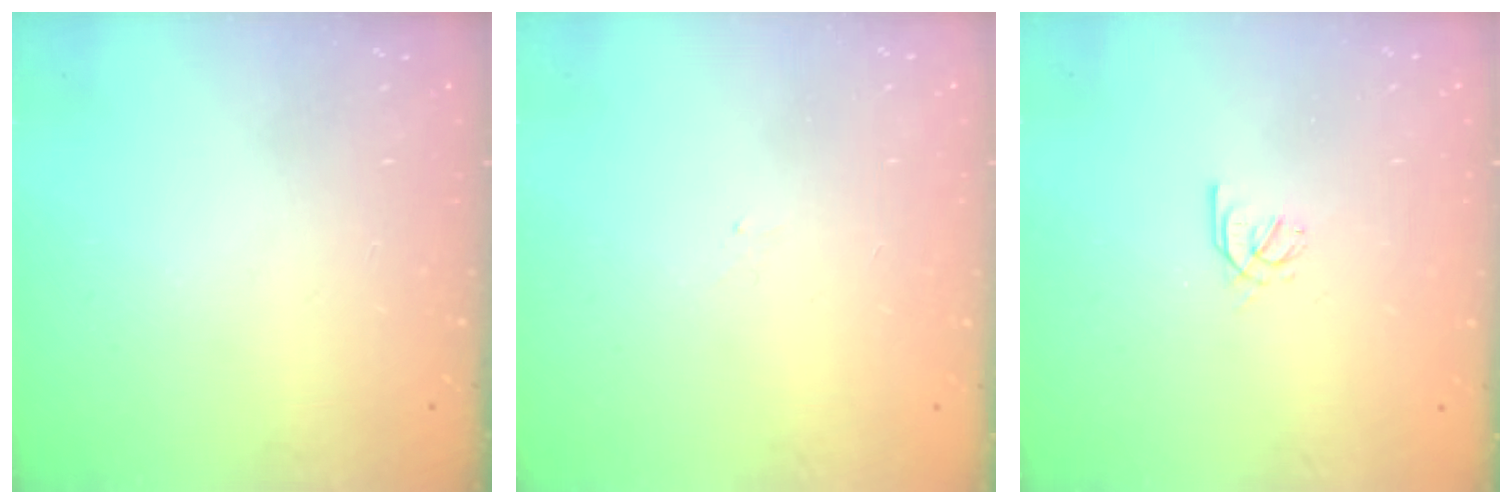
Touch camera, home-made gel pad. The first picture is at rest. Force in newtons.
{"total": 1.3, "press": 1.2, "slide": 0.5}
{"total": 1.7, "press": 1.6, "slide": 0.5}